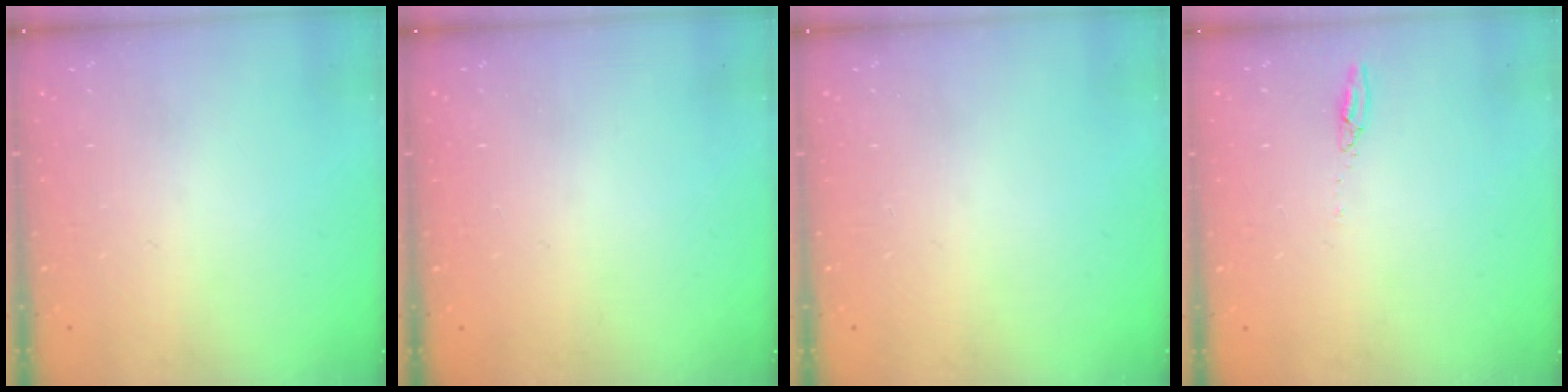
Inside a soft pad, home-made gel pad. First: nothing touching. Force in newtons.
{"total": 0.0}
{"total": 0.0}
{"total": 2.7, "press": 2.7, "slide": 0.2}